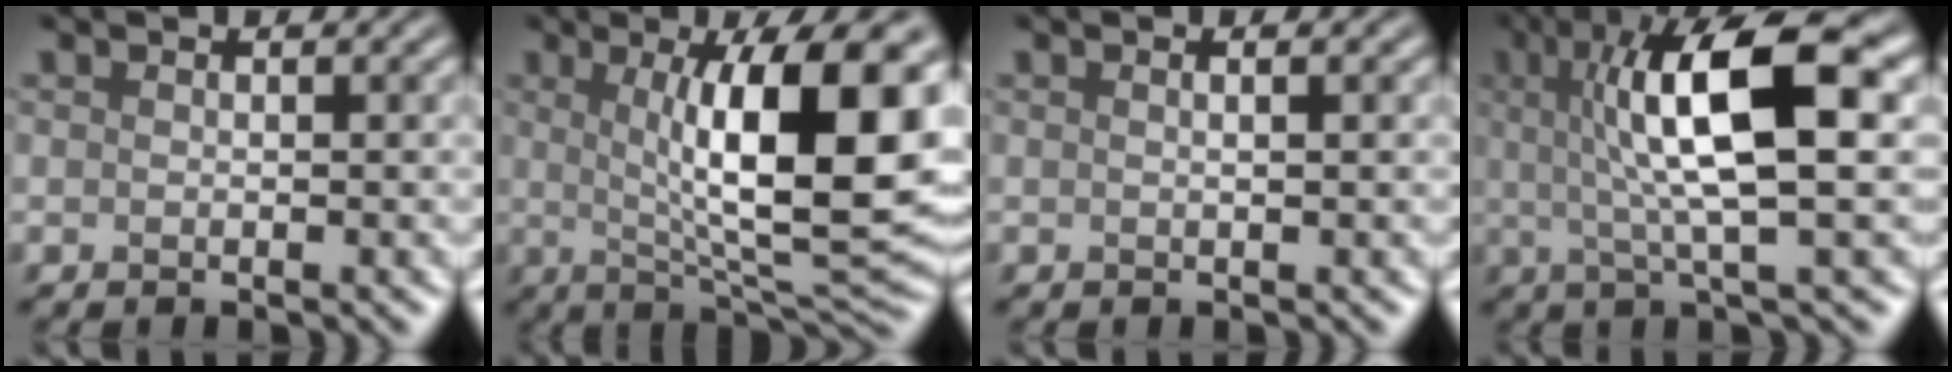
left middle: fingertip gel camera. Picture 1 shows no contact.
{"total": 12.8, "force": [1.9, 3.2, 12.2], "torque": [-0.165, -0.001, 0.033]}
{"total": 0.9, "force": [0.3, 0.3, 0.8], "torque": [-0.009, 0.001, 0.001]}
{"total": 10.1, "force": [2.2, 2.4, 9.6], "torque": [-0.153, 0.007, 0.038]}